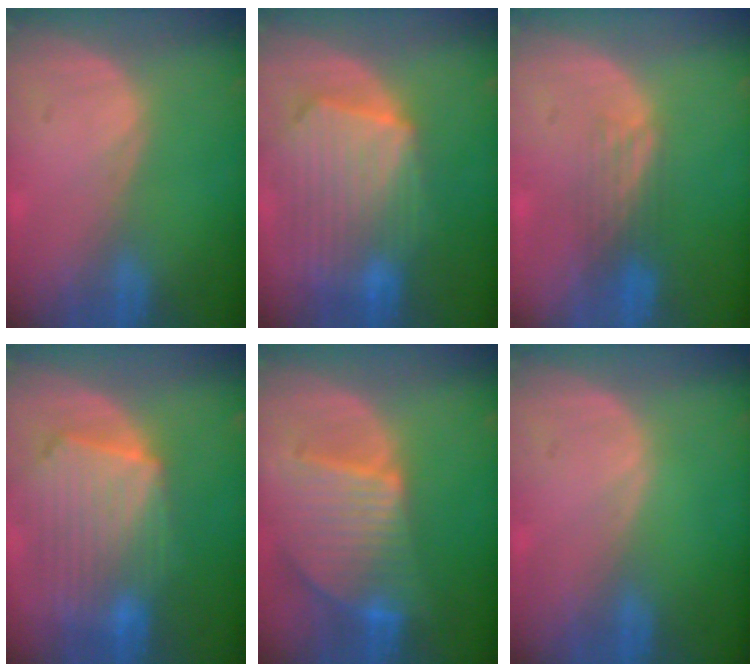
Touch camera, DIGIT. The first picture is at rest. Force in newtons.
{"total": 10.9, "press": 9.5, "slide": 5.2}
{"total": 4.0, "press": 3.3, "slide": 2.3}
{"total": 10.8, "press": 9.4, "slide": 5.2}
{"total": 9.5, "press": 8.3, "slide": 4.6}
{"total": 0.0}